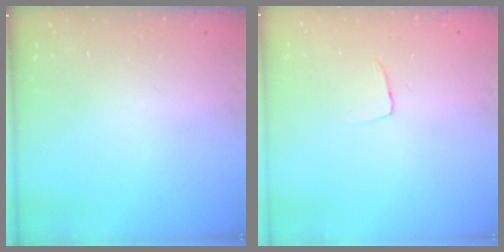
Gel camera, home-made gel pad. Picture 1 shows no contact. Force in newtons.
{"total": 4.5, "press": 4.4, "slide": 0.3}